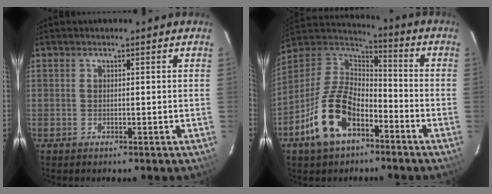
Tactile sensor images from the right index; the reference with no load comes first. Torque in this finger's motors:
{"motor_torque": [1.19, -0.95, 0.93, 0.21]}